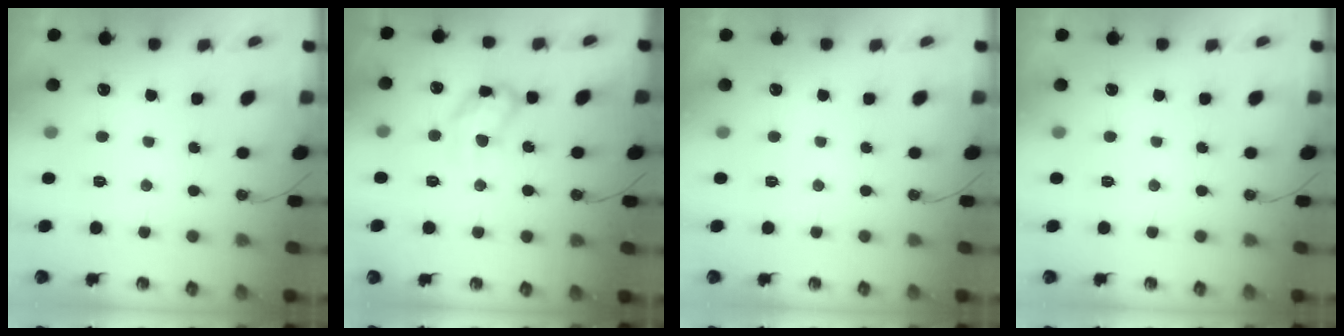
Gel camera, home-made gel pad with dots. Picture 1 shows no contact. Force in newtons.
{"total": 12.5, "press": 12.5, "slide": 0.5}
{"total": 0.0}
{"total": 0.0}